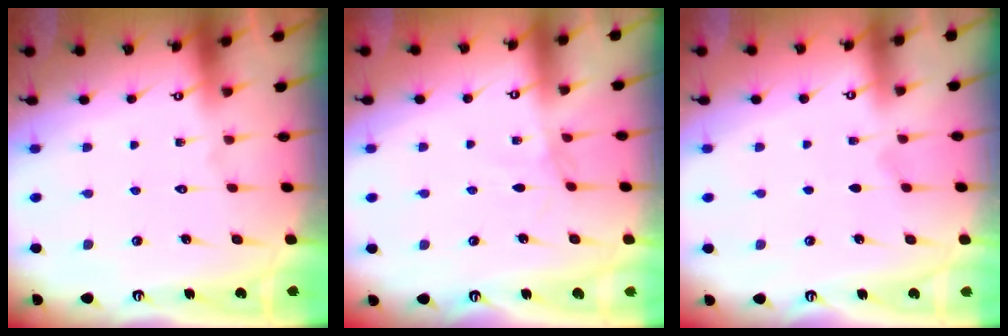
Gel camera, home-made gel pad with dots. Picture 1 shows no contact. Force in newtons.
{"total": 0.0}
{"total": 3.6, "press": 3.1, "slide": 1.8}